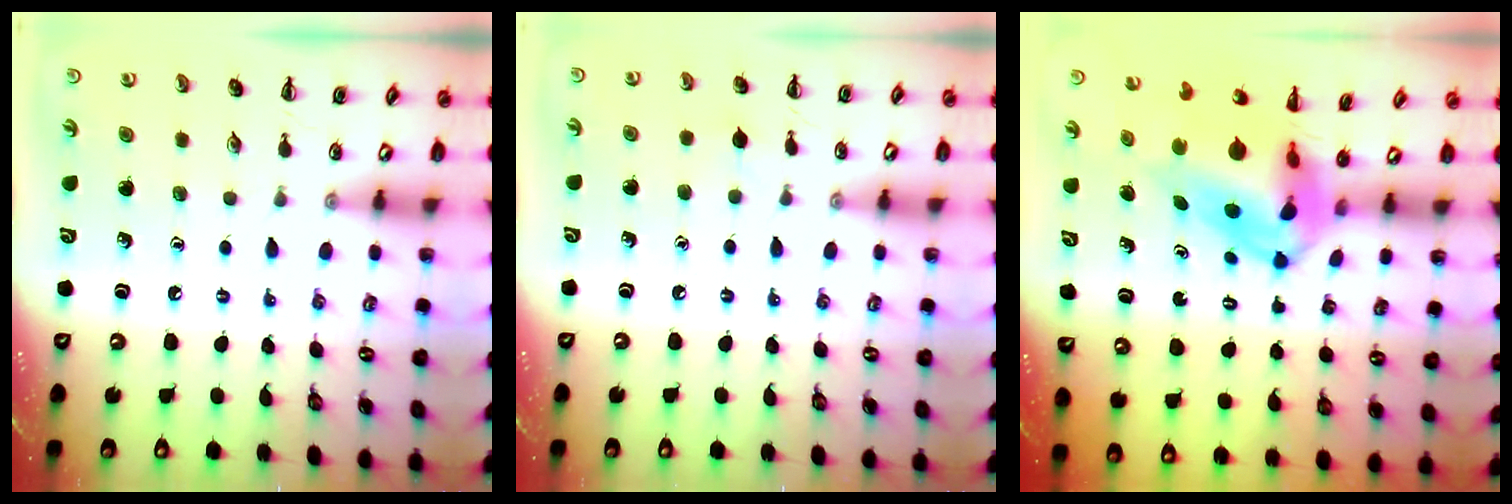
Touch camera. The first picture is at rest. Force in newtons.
{"total": 4.1, "press": 3.9, "slide": 1.3}
{"total": 7.7, "press": 7.3, "slide": 2.5}